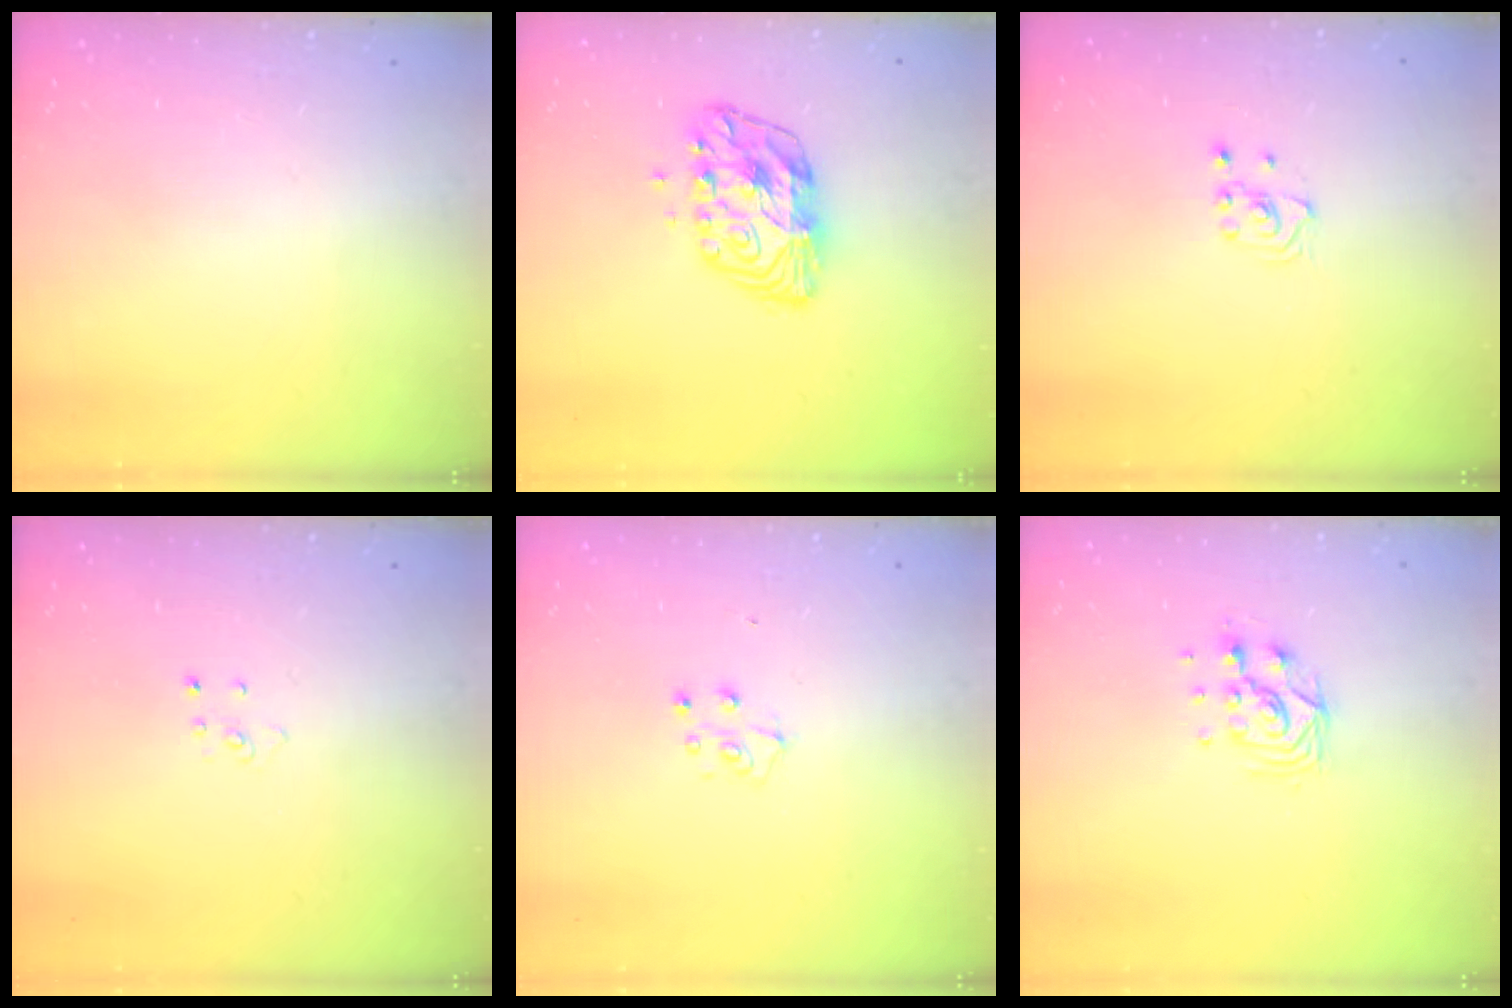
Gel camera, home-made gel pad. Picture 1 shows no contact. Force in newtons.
{"total": 9.7, "press": 9.7, "slide": 0.9}
{"total": 2.1, "press": 2.1, "slide": 0.1}
{"total": 3.0, "press": 2.9, "slide": 0.3}
{"total": 5.7, "press": 5.7, "slide": 0.5}
{"total": 8.8, "press": 8.8, "slide": 0.6}